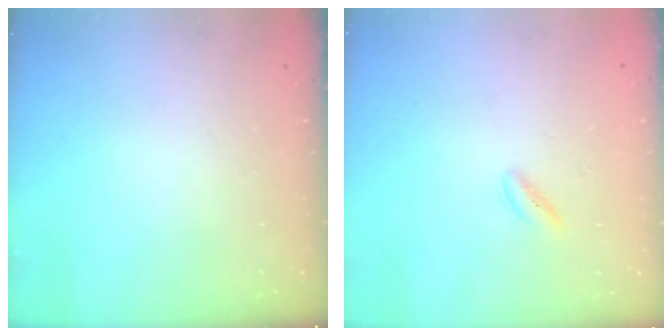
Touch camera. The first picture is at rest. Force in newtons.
{"total": 0.8, "press": 0.5, "slide": 0.6}